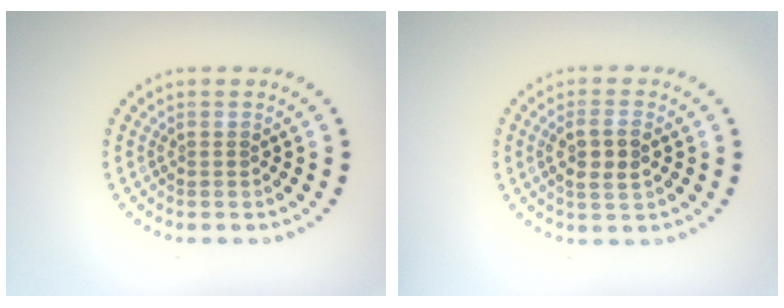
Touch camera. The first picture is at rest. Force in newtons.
{"total": 2.8, "press": 2.7, "slide": 0.8}